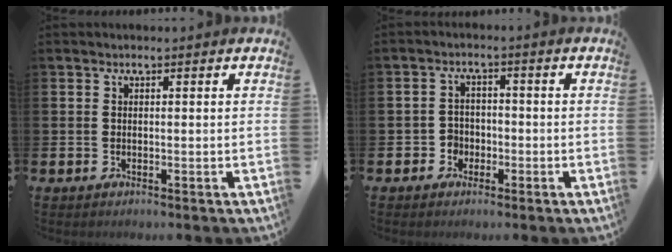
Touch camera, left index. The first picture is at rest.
{"total": 2.7, "force": [-1.5, 2.1, 0.4], "torque": [-0.022, 0.009, -0.035]}